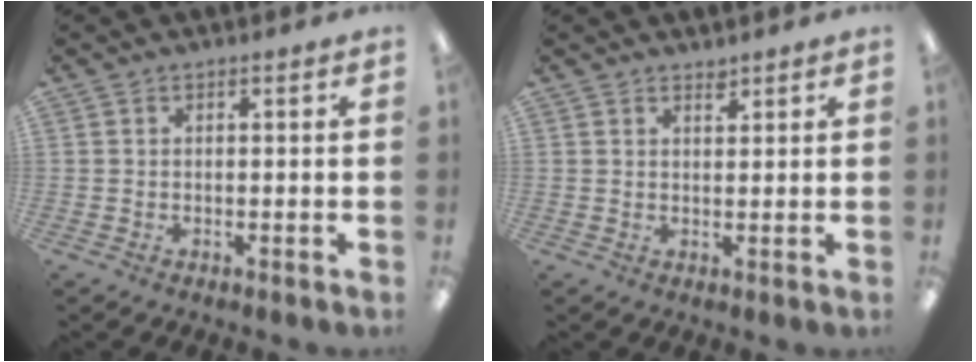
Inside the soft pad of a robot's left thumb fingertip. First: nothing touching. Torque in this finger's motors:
{"motor_torque": [-0.11, -0.11, -0.11, 0.12, 0.03]}